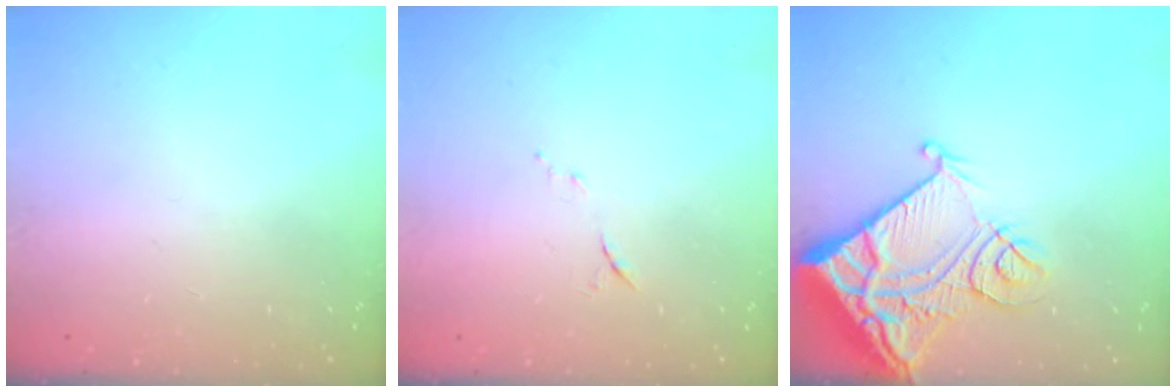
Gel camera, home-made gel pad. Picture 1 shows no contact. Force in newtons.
{"total": 5.5, "press": 5.4, "slide": 1.1}
{"total": 16.1, "press": 16.0, "slide": 2.0}